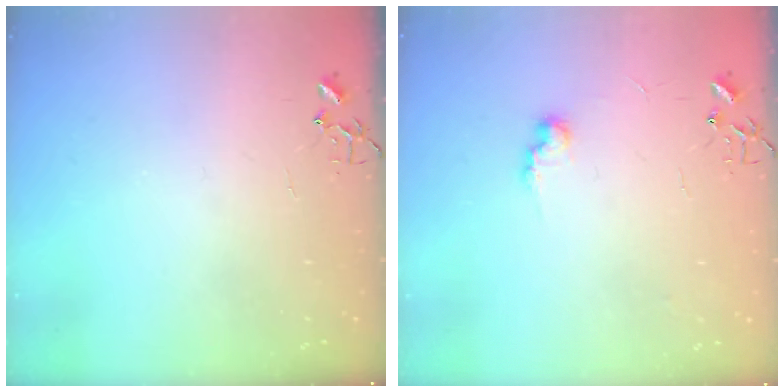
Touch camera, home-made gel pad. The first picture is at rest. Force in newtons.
{"total": 8.0, "press": 8.0, "slide": 0.7}